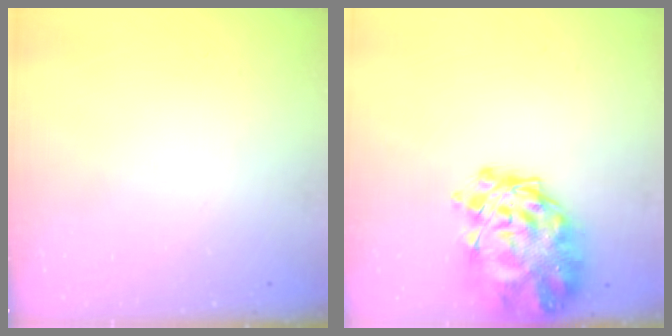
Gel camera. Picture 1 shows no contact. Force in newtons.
{"total": 10.4, "press": 9.8, "slide": 3.5}